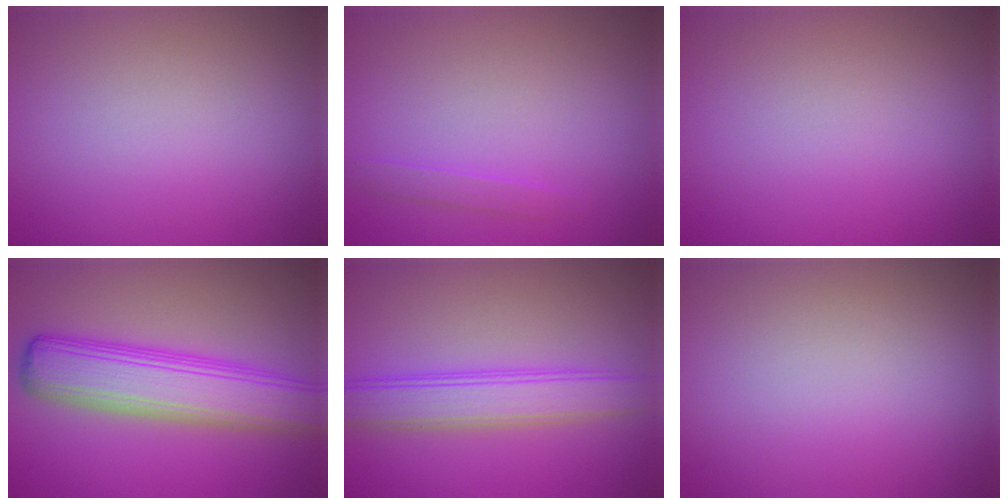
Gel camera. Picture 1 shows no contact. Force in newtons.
{"total": 1.0, "press": 1.0, "slide": 0.1}
{"total": 0.0}
{"total": 7.8, "press": 7.8, "slide": 0.3}
{"total": 4.5, "press": 4.5, "slide": 0.2}
{"total": 0.0}